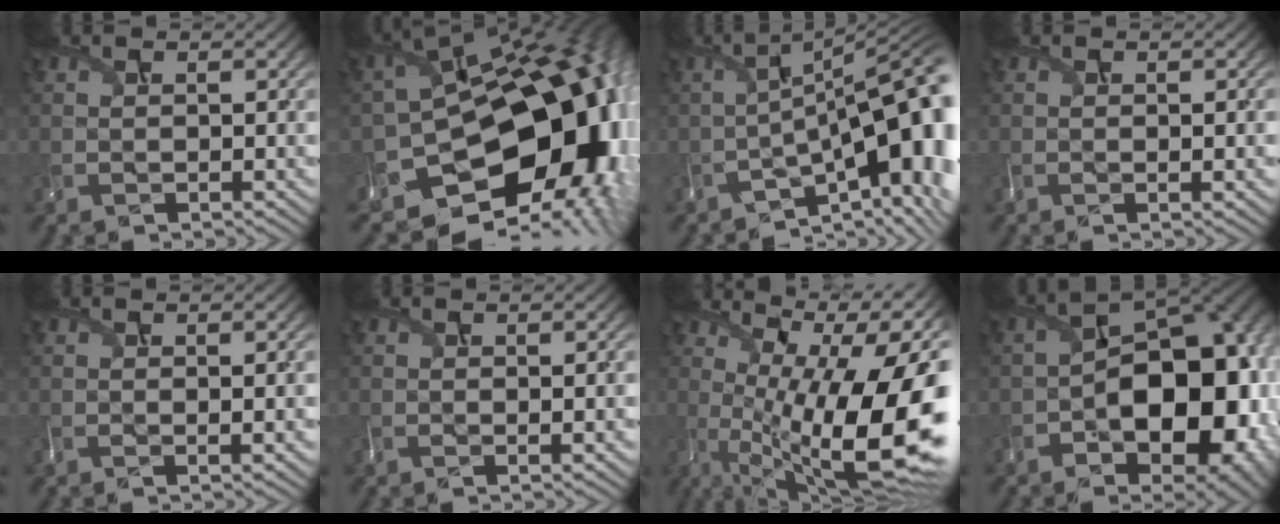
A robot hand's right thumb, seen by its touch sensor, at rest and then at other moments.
{"total": 17.5, "force": [-6.1, 11.6, 11.6], "torque": [-0.174, -0.048, -0.074]}
{"total": 13.8, "force": [-4.6, 4.3, 12.3], "torque": [-0.169, 0.002, -0.056]}
{"total": 2.4, "force": [-0.1, 0.6, 2.3], "torque": [-0.025, 0.008, -0.001]}
{"total": 3.0, "force": [0.0, 0.7, 2.9], "torque": [-0.034, 0.010, 0.002]}
{"total": 2.7, "force": [-0.1, 0.7, 2.6], "torque": [-0.028, 0.010, 0.000]}
{"total": 19.4, "force": [-0.3, 7.8, 17.8], "torque": [-0.262, 0.003, 0.011]}
{"total": 18.3, "force": [-3.8, 10.9, 14.1], "torque": [-0.164, -0.019, -0.051]}